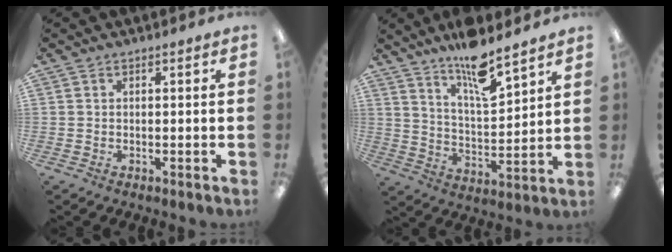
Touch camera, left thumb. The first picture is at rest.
{"total": 11.7, "force": [9.7, 2.5, 6.2], "torque": [-0.101, -0.068, 0.166]}